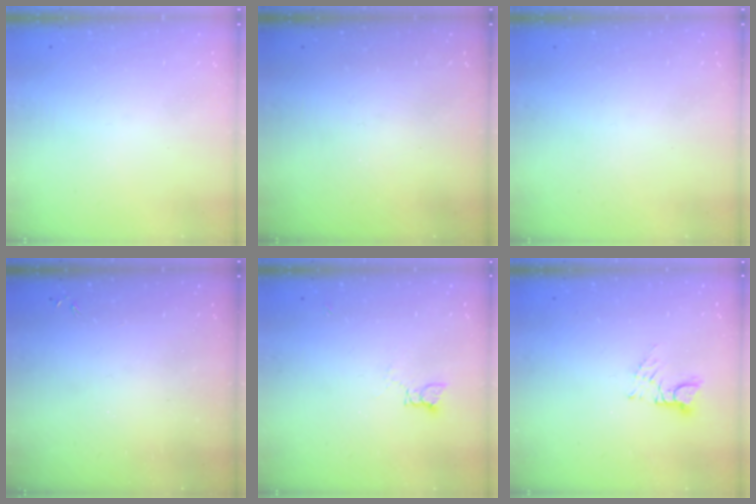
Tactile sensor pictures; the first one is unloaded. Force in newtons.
{"total": 0.0}
{"total": 0.0}
{"total": 0.0}
{"total": 2.2, "press": 2.2, "slide": 0.3}
{"total": 4.0, "press": 4.0, "slide": 0.1}